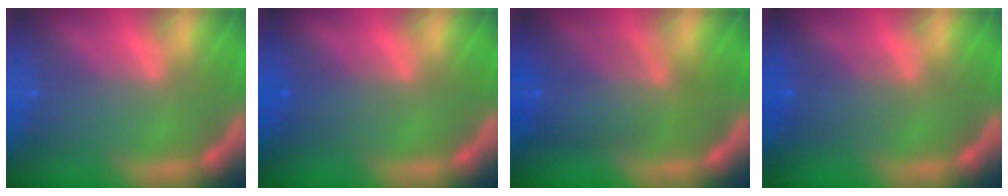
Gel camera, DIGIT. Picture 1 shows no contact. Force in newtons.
{"total": 1.5}
{"total": 6.0}
{"total": 2.5}